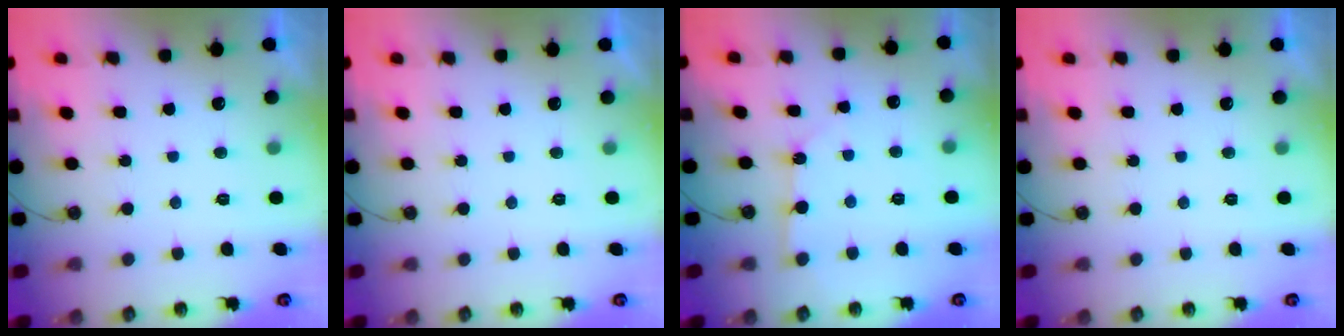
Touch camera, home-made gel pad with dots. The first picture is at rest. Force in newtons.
{"total": 0.0}
{"total": 2.9, "press": 2.9, "slide": 0.3}
{"total": 0.0}